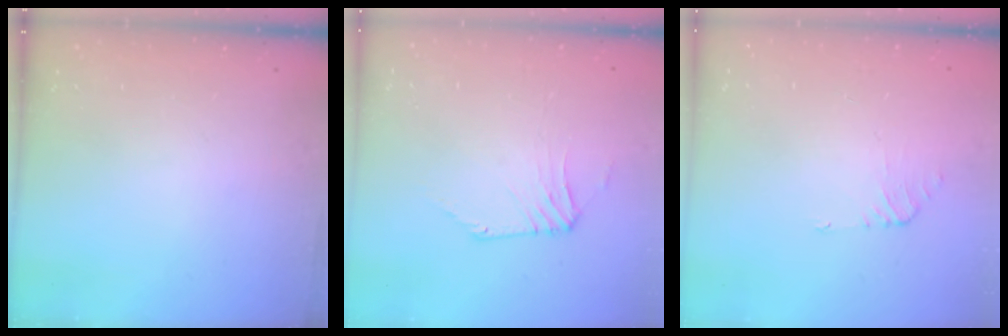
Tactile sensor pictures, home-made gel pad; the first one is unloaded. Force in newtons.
{"total": 1.5, "press": 1.4, "slide": 0.5}
{"total": 0.6, "press": 0.4, "slide": 0.4}